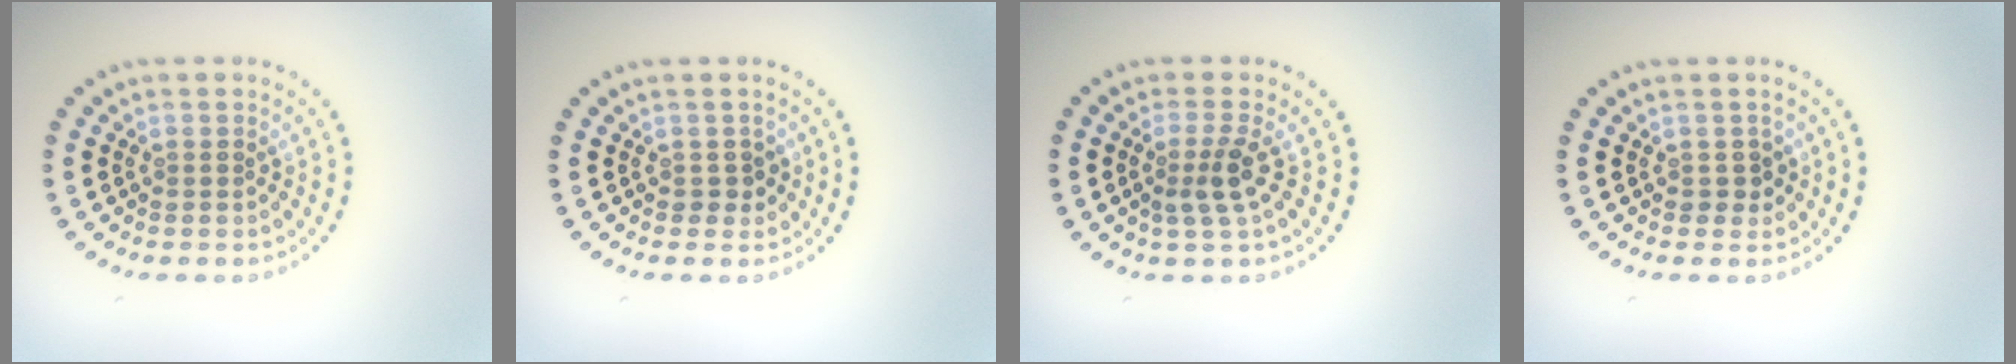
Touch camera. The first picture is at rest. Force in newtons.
{"total": 1.1, "press": 1.0, "slide": 0.5}
{"total": 2.4, "press": 1.7, "slide": 1.6}
{"total": 1.1, "press": 1.0, "slide": 0.5}